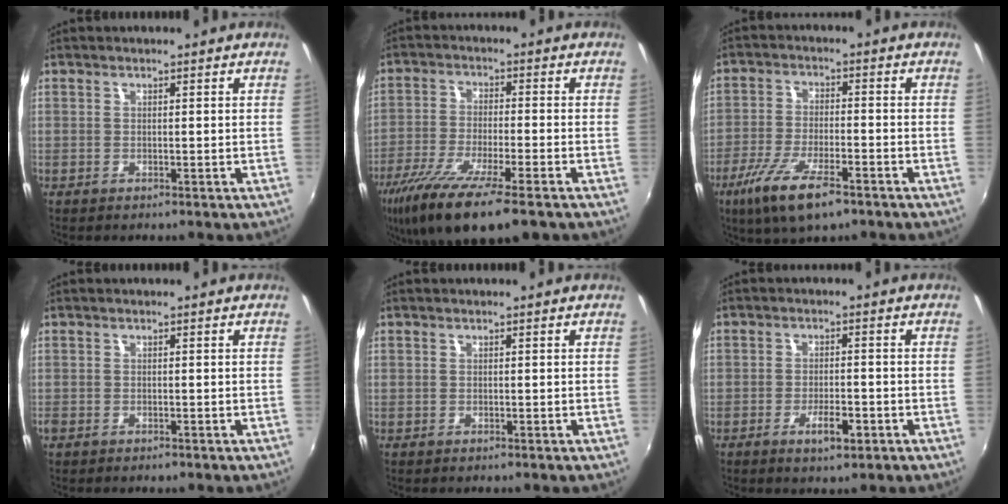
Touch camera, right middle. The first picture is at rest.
{"total": 15.8, "force": [-10.9, 2.4, 11.1], "torque": [-0.223, -0.056, -0.190]}
{"total": 11.6, "force": [-7.1, 3.1, 8.6], "torque": [-0.187, -0.029, -0.130]}
{"total": 1.6, "force": [-1.2, 0.9, 0.7], "torque": [-0.017, -0.006, -0.020]}
{"total": 0.0}
{"total": 4.4, "force": [-2.3, 1.4, 3.6], "torque": [-0.073, -0.003, -0.035]}